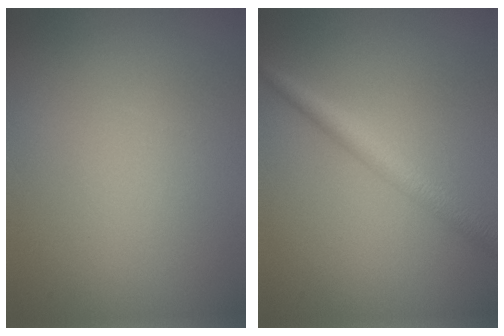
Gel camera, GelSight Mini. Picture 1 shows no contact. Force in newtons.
{"total": 2.9, "press": 2.9, "slide": 0.0}